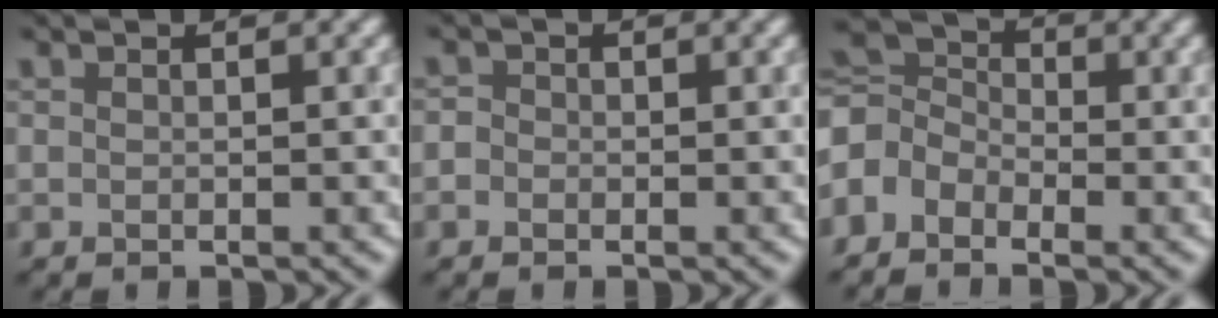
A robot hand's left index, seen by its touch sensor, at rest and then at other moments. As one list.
[{"total": 1.5, "force": [-0.4, 1.4, 0.3], "torque": [0.009, 0.011, -0.024]}, {"total": 4.2, "force": [-1.9, 3.3, 1.7], "torque": [-0.040, 0.012, -0.062]}]